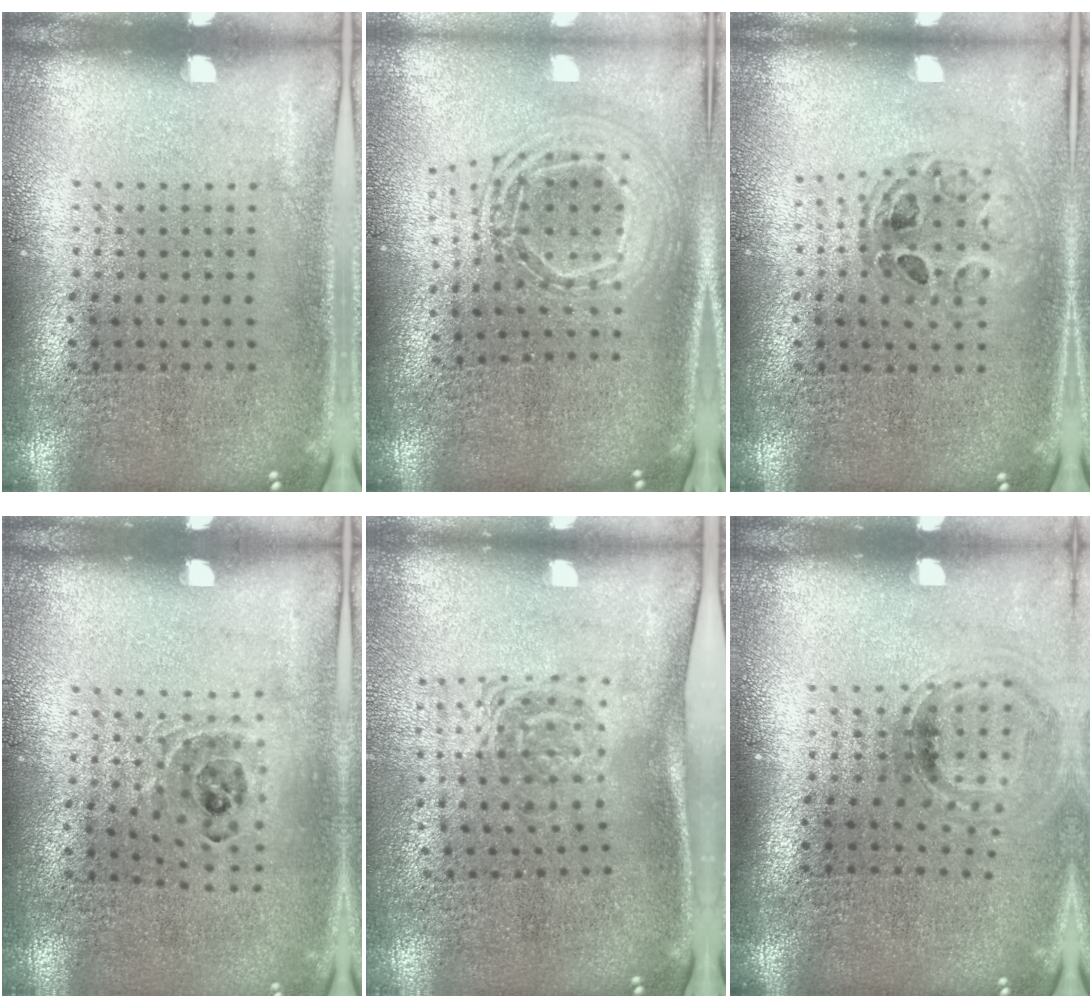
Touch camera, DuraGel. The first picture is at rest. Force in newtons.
{"total": 2.2, "press": 1.7, "slide": 1.3}
{"total": 0.8, "press": 0.8, "slide": 0.2}
{"total": 0.8, "press": 0.8, "slide": 0.2}
{"total": 1.6, "press": 1.2, "slide": 1.2}
{"total": 1.0, "press": 0.9, "slide": 0.4}